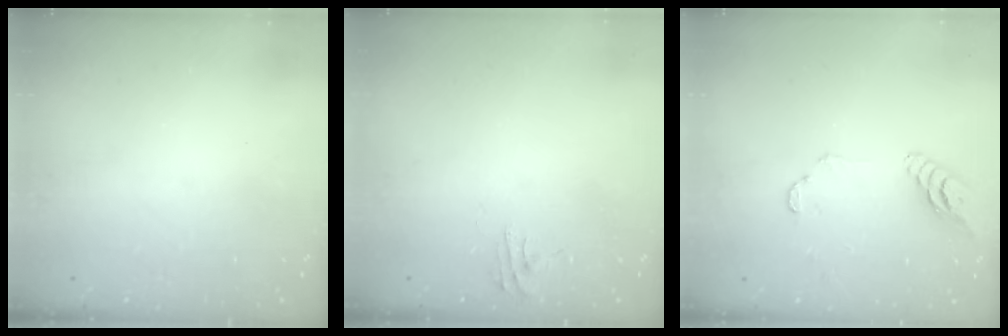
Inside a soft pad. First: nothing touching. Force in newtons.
{"total": 4.1, "press": 4.0, "slide": 0.4}
{"total": 7.7, "press": 7.7, "slide": 0.6}